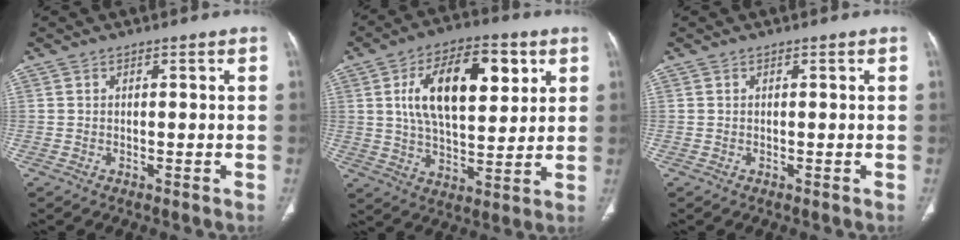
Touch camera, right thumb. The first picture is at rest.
{"total": 18.5, "force": [5.7, 9.1, 15.1], "torque": [-0.221, -0.008, 0.094]}
{"total": 0.0}